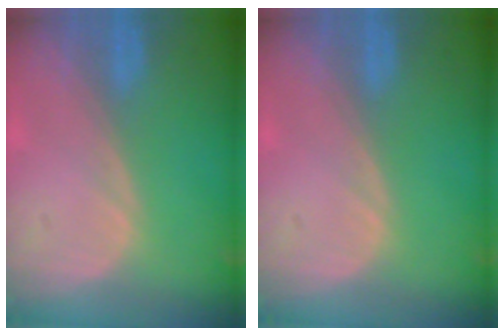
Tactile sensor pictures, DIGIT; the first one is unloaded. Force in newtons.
{"total": 0.0}